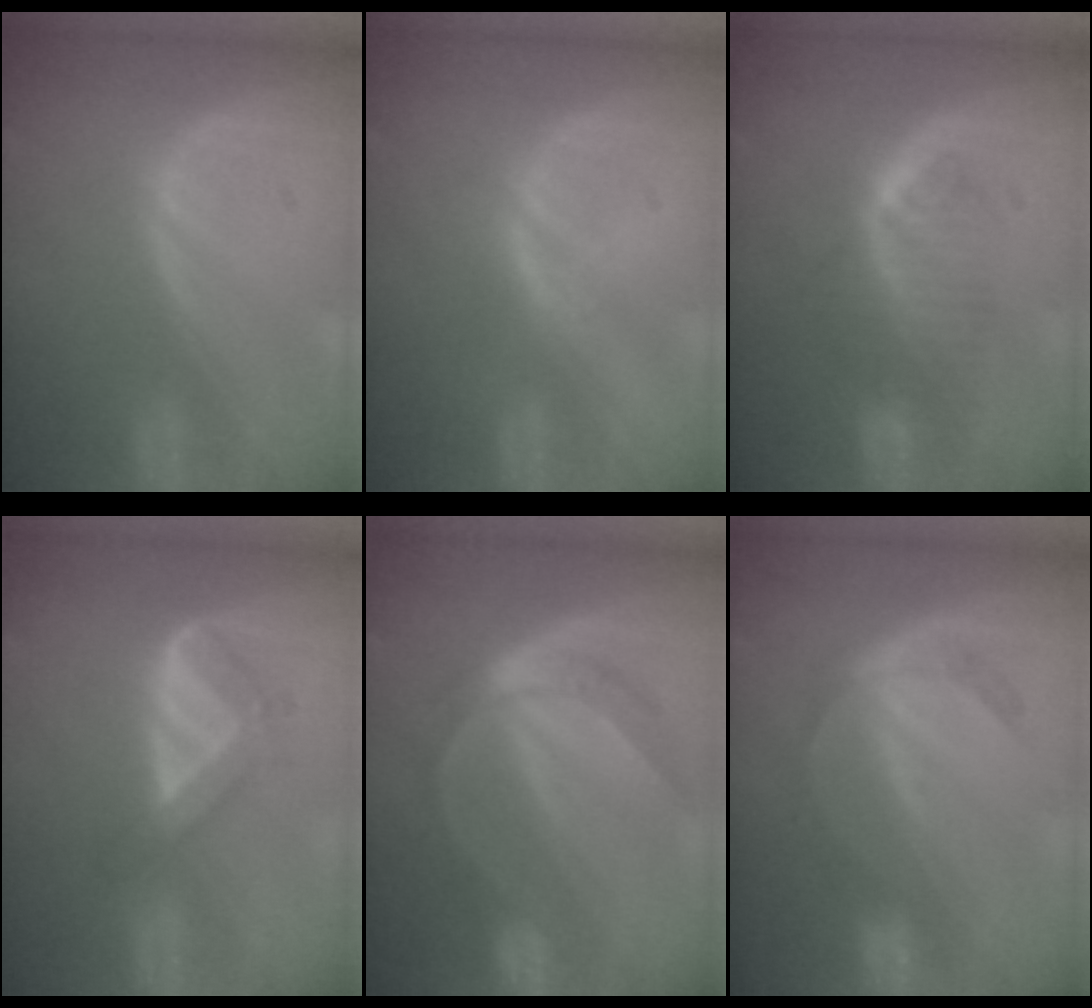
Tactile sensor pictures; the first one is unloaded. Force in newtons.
{"total": 1.3, "press": 1.3, "slide": 0.1}
{"total": 6.5, "press": 5.8, "slide": 2.8}
{"total": 5.7, "press": 4.8, "slide": 3.1}
{"total": 7.0, "press": 7.0, "slide": 0.6}
{"total": 5.1, "press": 4.9, "slide": 1.4}